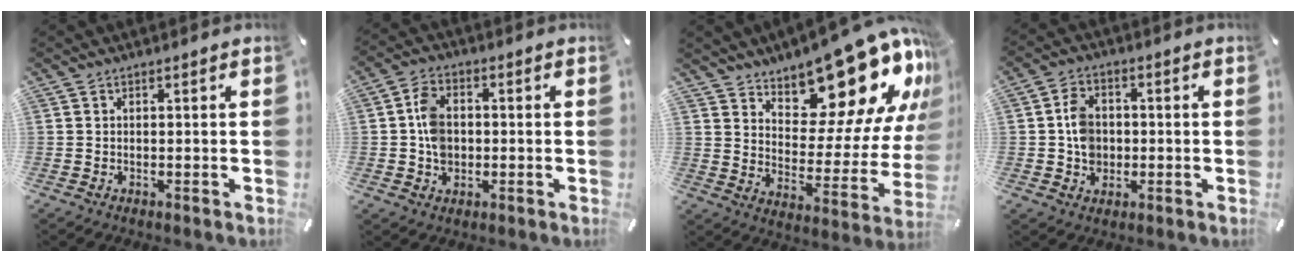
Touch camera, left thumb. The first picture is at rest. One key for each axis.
{"total": 6.9, "fx": -0.2, "fy": 5.3, "fz": 4.4, "tx": -0.087, "ty": 0.008, "tz": -0.003}
{"total": 20.8, "fx": 15.9, "fy": 9.7, "fz": 9.4, "tx": -0.101, "ty": -0.138, "tz": 0.264}
{"total": 6.6, "fx": -0.4, "fy": 5.5, "fz": 3.5, "tx": -0.058, "ty": 0.007, "tz": -0.008}